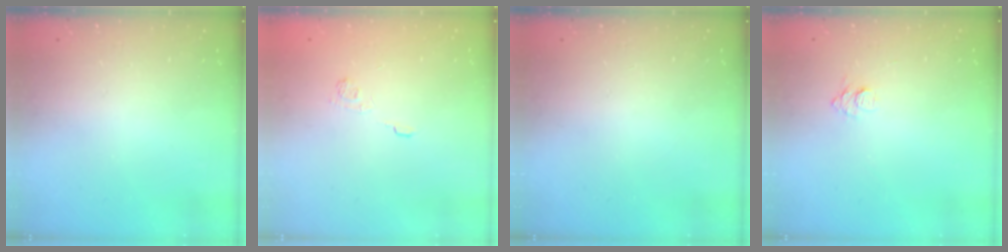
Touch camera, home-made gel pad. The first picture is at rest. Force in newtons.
{"total": 2.3, "press": 1.8, "slide": 1.3}
{"total": 0.0}
{"total": 6.4, "press": 6.4, "slide": 0.7}